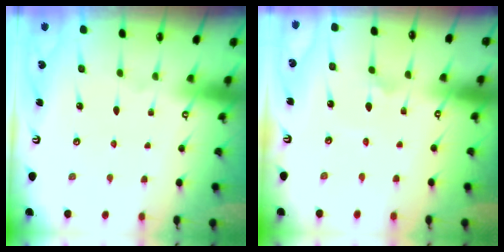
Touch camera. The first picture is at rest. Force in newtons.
{"total": 2.3, "press": 2.3, "slide": 0.1}